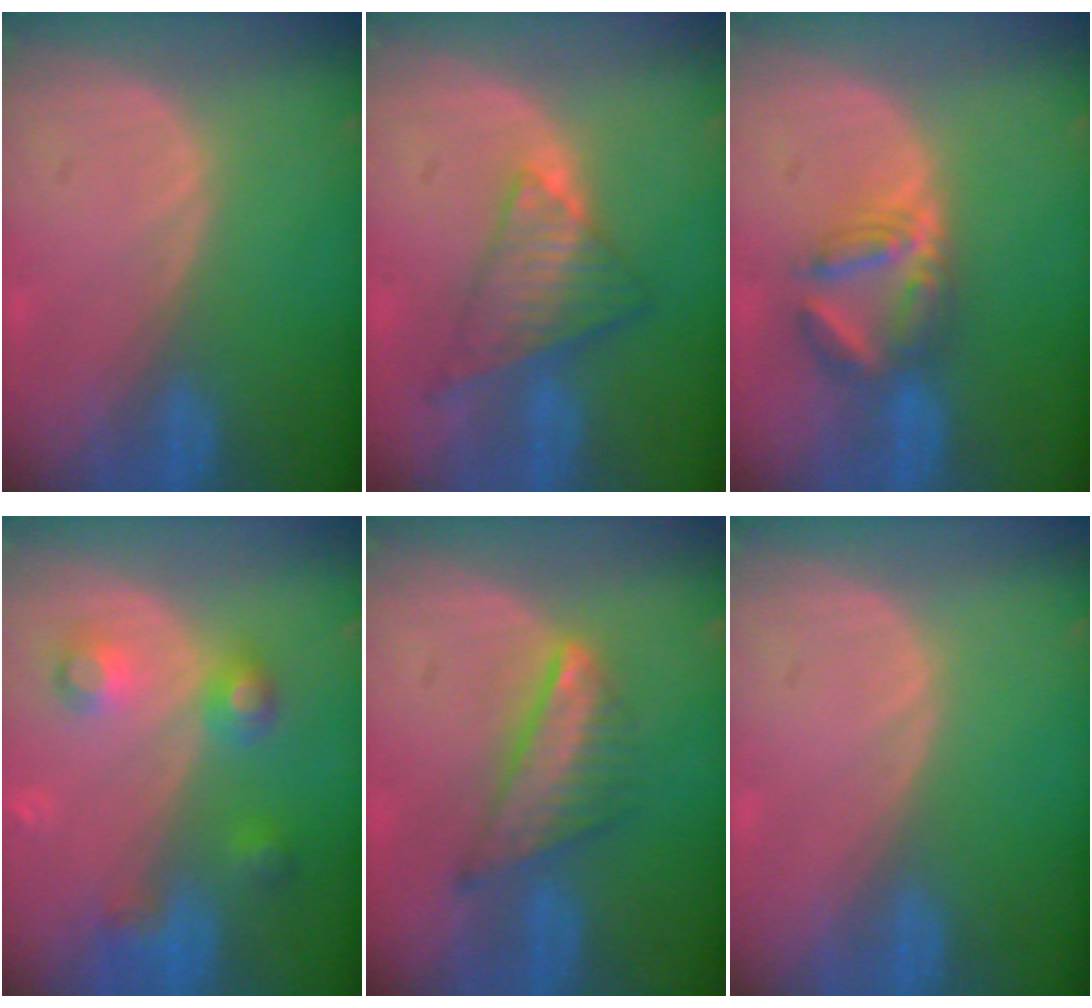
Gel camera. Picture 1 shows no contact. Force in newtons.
{"total": 7.5, "press": 6.5, "slide": 3.8}
{"total": 5.8, "press": 5.6, "slide": 1.2}
{"total": 5.6, "press": 5.6, "slide": 0.3}
{"total": 7.3, "press": 6.3, "slide": 3.6}
{"total": 0.0}